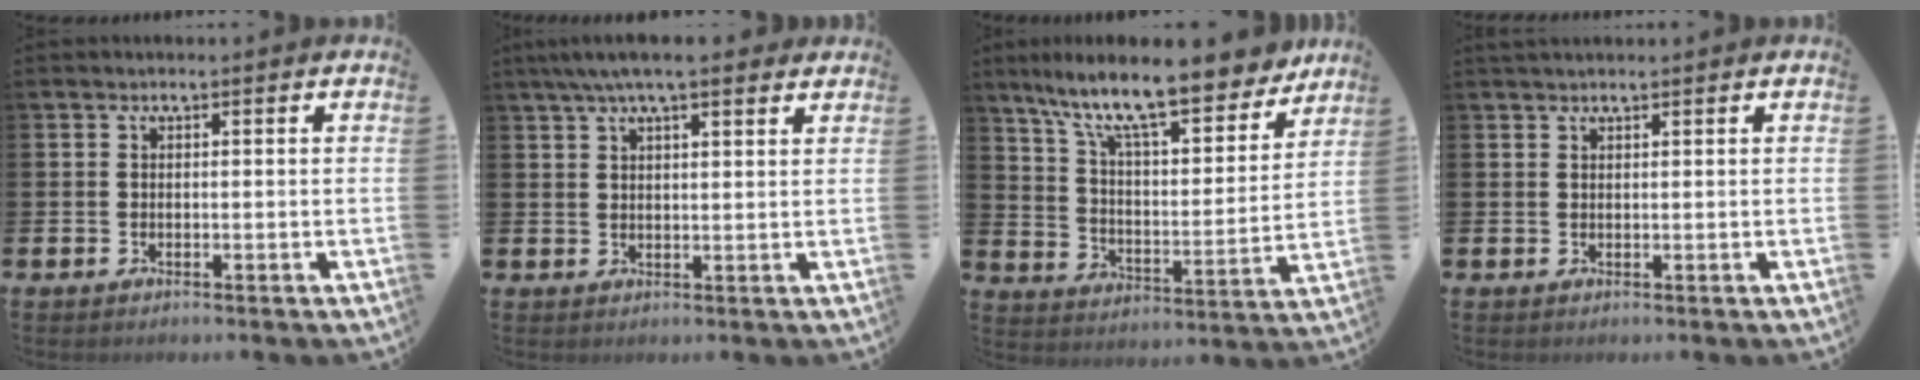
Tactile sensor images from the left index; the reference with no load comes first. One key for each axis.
{"total": 6.0, "fx": 4.9, "fy": 1.1, "fz": 3.2, "tx": -0.061, "ty": -0.008, "tz": 0.087}
{"total": 13.1, "fx": 10.9, "fy": 2.3, "fz": 6.8, "tx": -0.159, "ty": -0.071, "tz": 0.186}
{"total": 1.0, "fx": 1.0, "fy": 0.1, "fz": 0.3, "tx": 0.007, "ty": -0.003, "tz": 0.015}